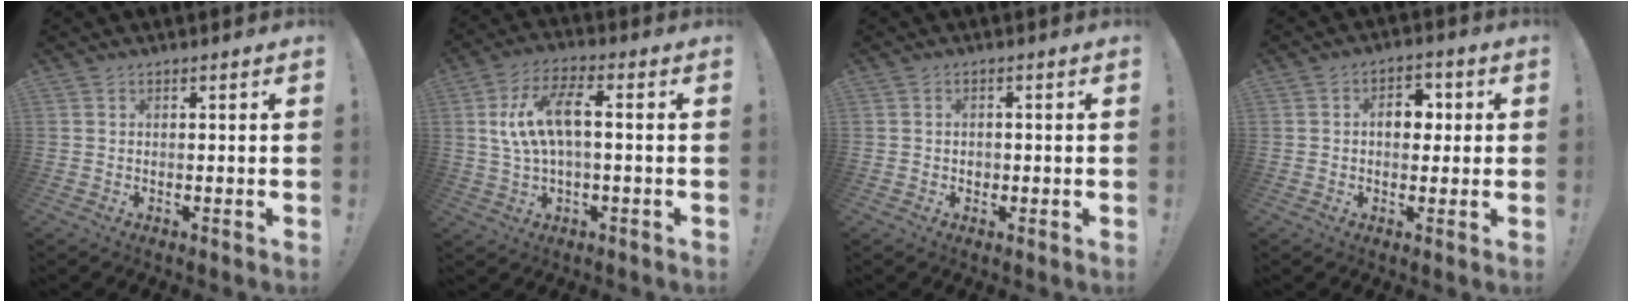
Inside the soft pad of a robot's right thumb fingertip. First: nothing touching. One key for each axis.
{"total": 12.2, "fx": 1.4, "fy": 5.1, "fz": 11.0, "tx": -0.203, "ty": 0.007, "tz": 0.024}
{"total": 1.3, "fx": -0.2, "fy": 1.1, "fz": 0.6, "tx": -0.001, "ty": 0.001, "tz": -0.006}
{"total": 7.9, "fx": 0.9, "fy": 5.5, "fz": 5.5, "tx": -0.068, "ty": 0.009, "tz": 0.013}